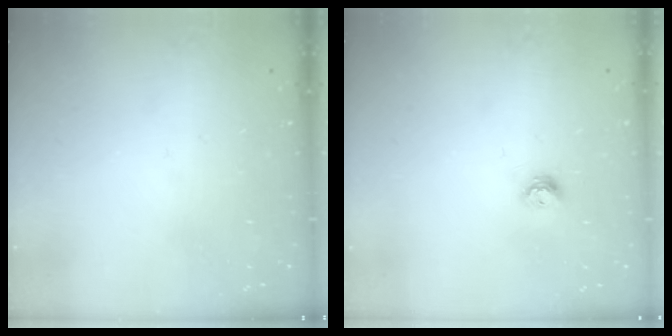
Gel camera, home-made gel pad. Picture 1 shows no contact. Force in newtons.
{"total": 5.6, "press": 5.5, "slide": 0.7}